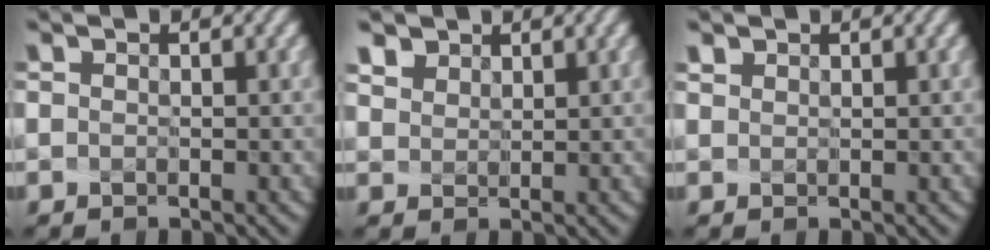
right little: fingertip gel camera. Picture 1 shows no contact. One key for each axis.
{"total": 3.2, "fx": 2.4, "fy": 2.0, "fz": 0.8, "tx": -0.050, "ty": 0.004, "tz": 0.055}
{"total": 0.7, "fx": 0.6, "fy": 0.3, "fz": 0.0, "tx": -0.007, "ty": 0.012, "tz": 0.011}